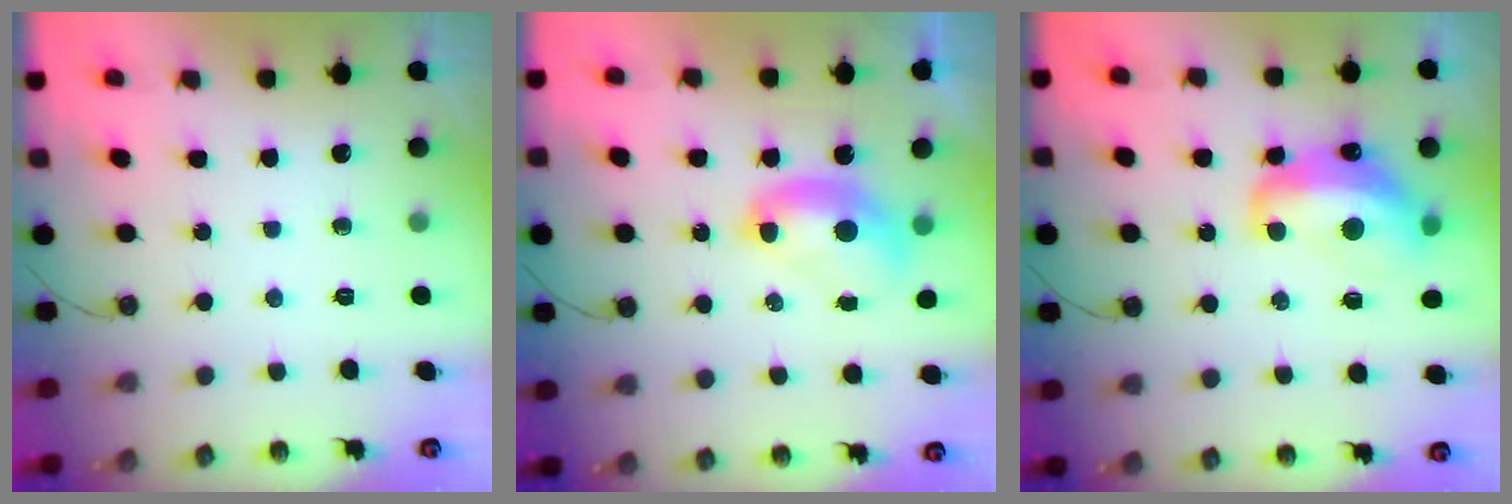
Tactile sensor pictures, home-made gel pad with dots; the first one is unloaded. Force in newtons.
{"total": 2.5, "press": 2.5, "slide": 0.1}
{"total": 8.4, "press": 8.2, "slide": 1.7}